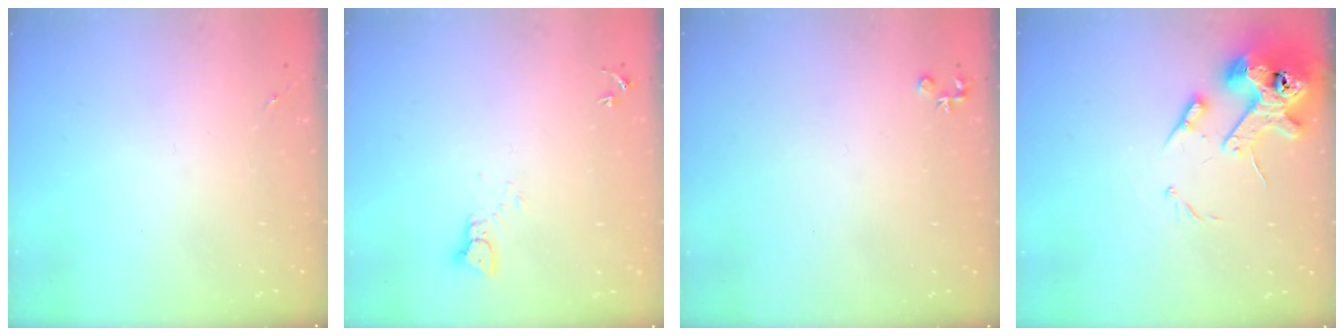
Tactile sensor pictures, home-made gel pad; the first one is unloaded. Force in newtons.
{"total": 2.6, "press": 2.6, "slide": 0.1}
{"total": 3.7, "press": 3.6, "slide": 0.4}
{"total": 14.4, "press": 14.2, "slide": 2.1}